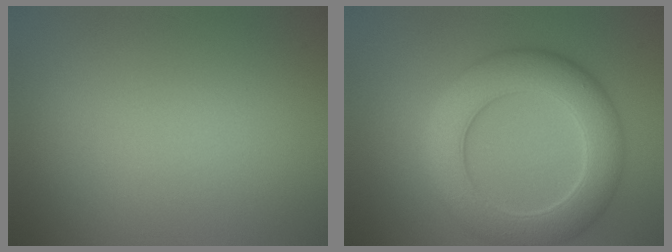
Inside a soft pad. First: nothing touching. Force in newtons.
{"total": 7.6, "press": 7.6, "slide": 0.5}